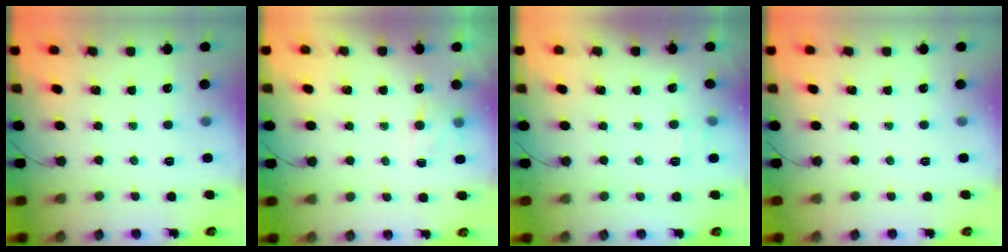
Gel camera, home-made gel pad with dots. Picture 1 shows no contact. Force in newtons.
{"total": 6.3, "press": 6.1, "slide": 1.6}
{"total": 6.6, "press": 6.3, "slide": 1.6}
{"total": 0.0}